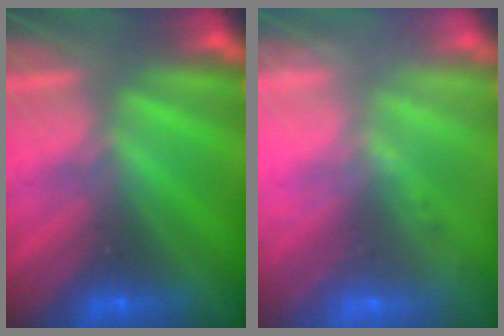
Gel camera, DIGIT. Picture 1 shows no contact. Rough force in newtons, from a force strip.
{"total": 2.4}